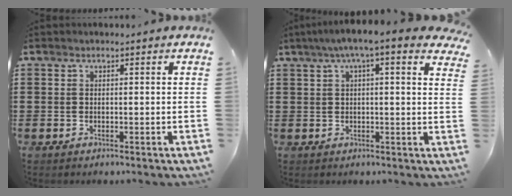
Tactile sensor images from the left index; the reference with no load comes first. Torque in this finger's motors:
{"motor_torque": [1.85, 0.29, 0.82, 0.20]}